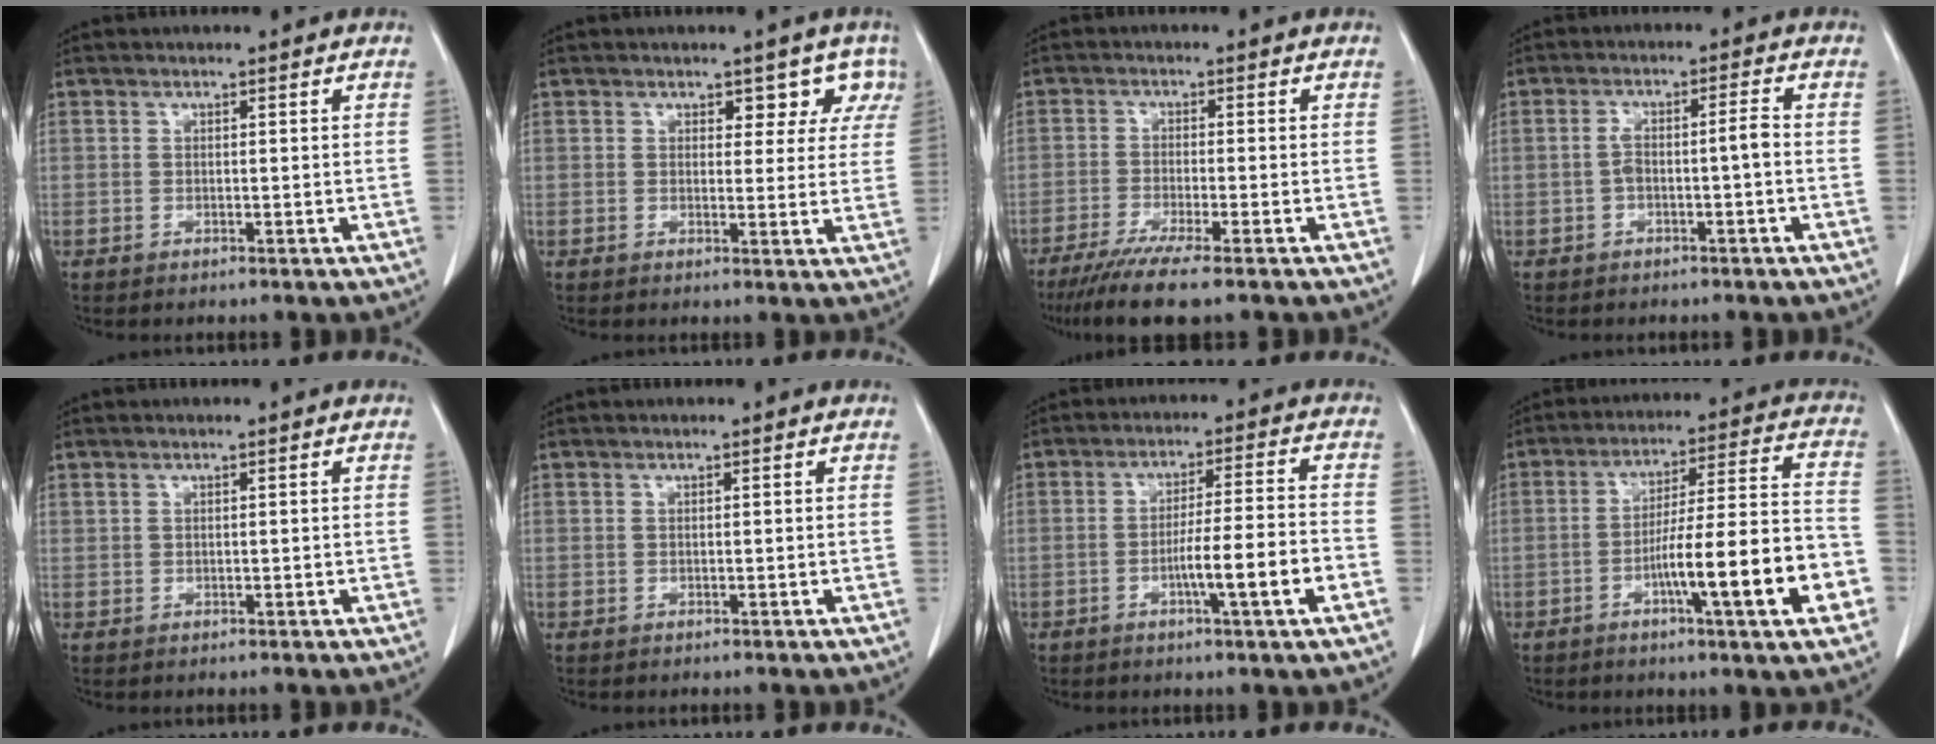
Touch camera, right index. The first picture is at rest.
{"total": 4.6, "force": [3.3, 2.9, 1.4], "torque": [0.010, -0.005, 0.024]}
{"total": 7.1, "force": [-5.6, -0.6, 4.4], "torque": [-0.064, -0.019, -0.092]}
{"total": 3.8, "force": [-1.0, 0.5, 3.7], "torque": [-0.069, 0.019, -0.012]}
{"total": 0.0}
{"total": 0.0}
{"total": 8.7, "force": [-3.3, -0.4, 8.0], "torque": [-0.127, 0.002, -0.053]}
{"total": 15.9, "force": [-5.7, 0.8, 14.8], "torque": [-0.224, 0.009, -0.086]}